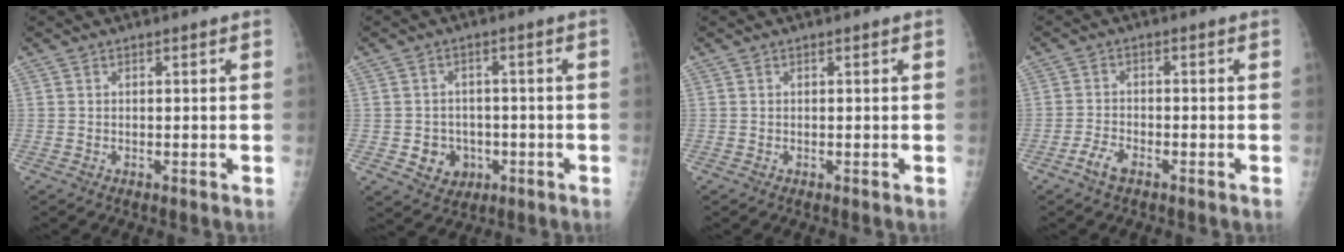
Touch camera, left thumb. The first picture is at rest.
{"total": 6.0, "force": [-1.7, 5.3, 2.3], "torque": [-0.008, 0.010, -0.019]}
{"total": 0.0}
{"total": 3.5, "force": [-2.3, 1.5, 2.2], "torque": [-0.046, 0.013, -0.044]}